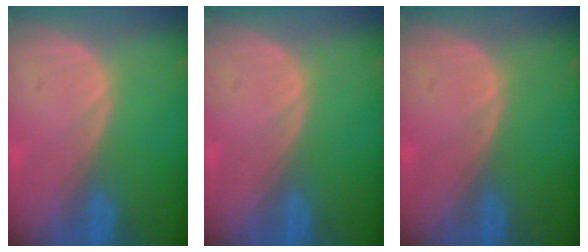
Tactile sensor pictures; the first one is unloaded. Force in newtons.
{"total": 0.0}
{"total": 0.0}